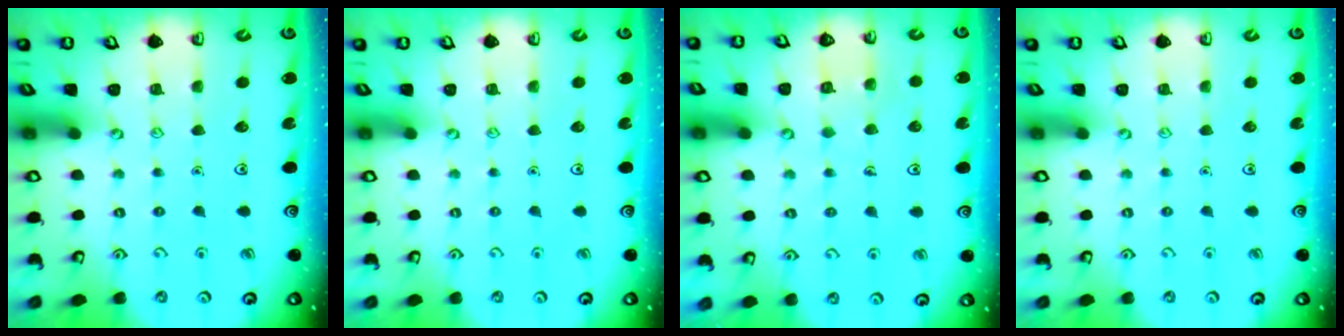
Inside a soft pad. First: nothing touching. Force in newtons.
{"total": 0.0}
{"total": 4.0, "press": 3.9, "slide": 0.3}
{"total": 0.0}